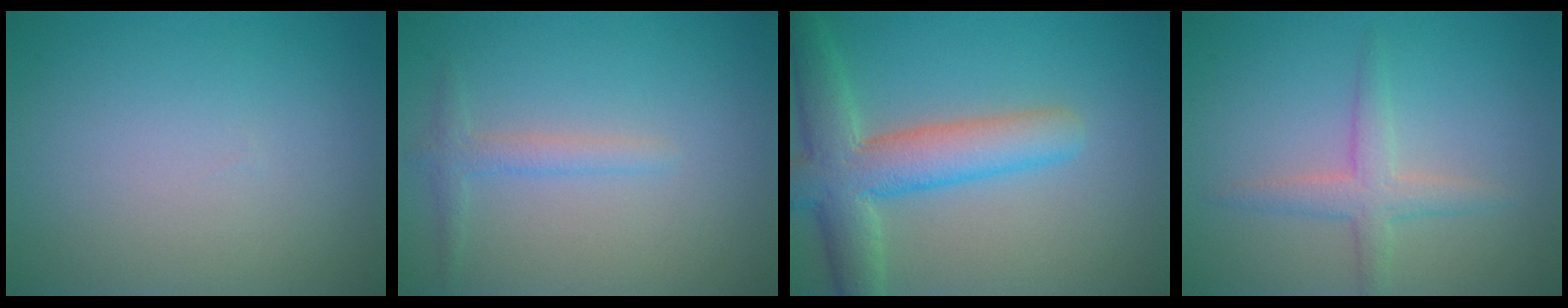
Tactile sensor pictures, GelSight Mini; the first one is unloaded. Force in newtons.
{"total": 1.6, "press": 1.6, "slide": 0.1}
{"total": 6.8, "press": 6.8, "slide": 0.3}
{"total": 2.4, "press": 2.4, "slide": 0.2}